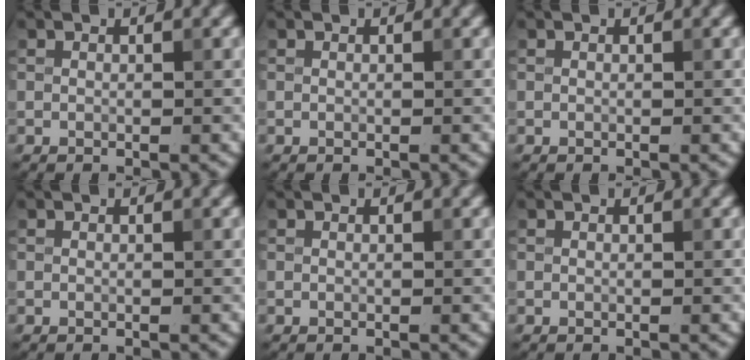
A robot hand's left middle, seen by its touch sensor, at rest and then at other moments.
{"total": 0.0}
{"total": 0.0}
{"total": 0.0}
{"total": 0.0}
{"total": 0.0}